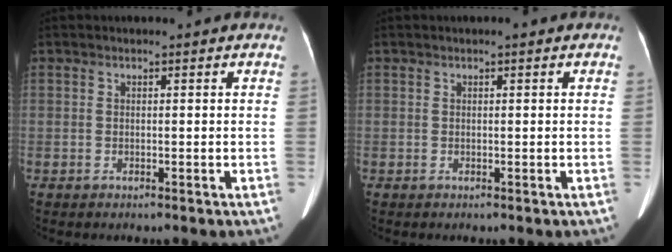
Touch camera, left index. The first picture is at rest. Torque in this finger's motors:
{"motor_torque": [0.43, -0.84, 0.09, 0.02]}